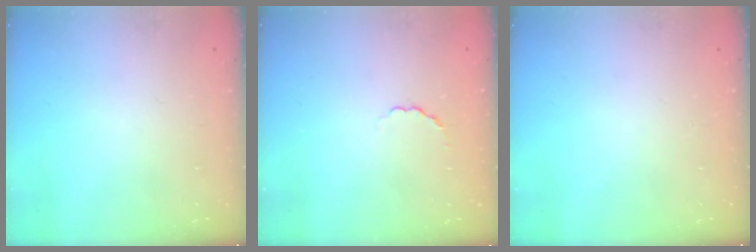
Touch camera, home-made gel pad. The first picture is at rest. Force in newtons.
{"total": 2.5, "press": 2.3, "slide": 0.9}
{"total": 0.0}